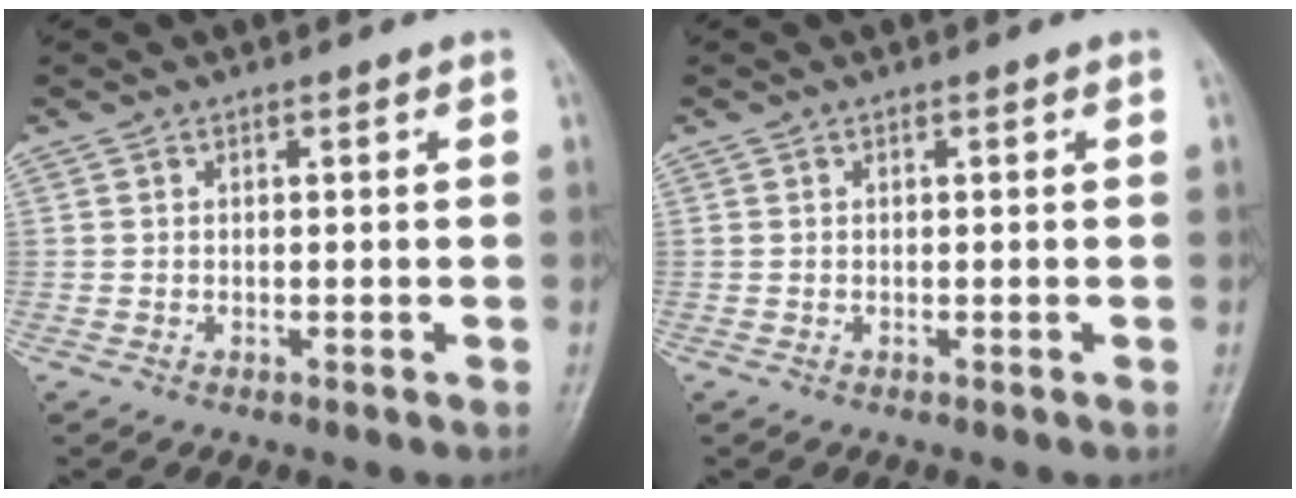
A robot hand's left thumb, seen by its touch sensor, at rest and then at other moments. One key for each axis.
{"total": 0.0}